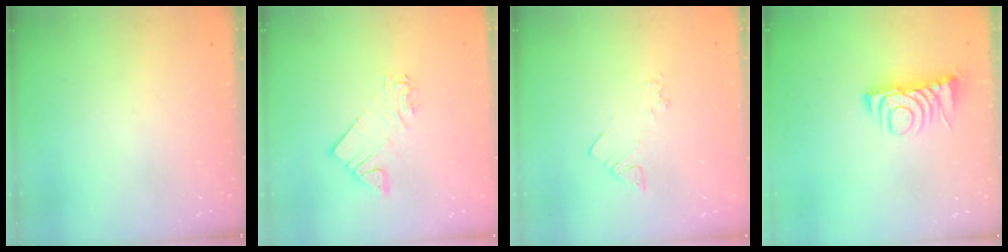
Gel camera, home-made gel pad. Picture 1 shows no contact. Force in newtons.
{"total": 4.0, "press": 4.0, "slide": 0.2}
{"total": 2.3, "press": 2.3, "slide": 0.3}
{"total": 7.0, "press": 7.0, "slide": 0.9}